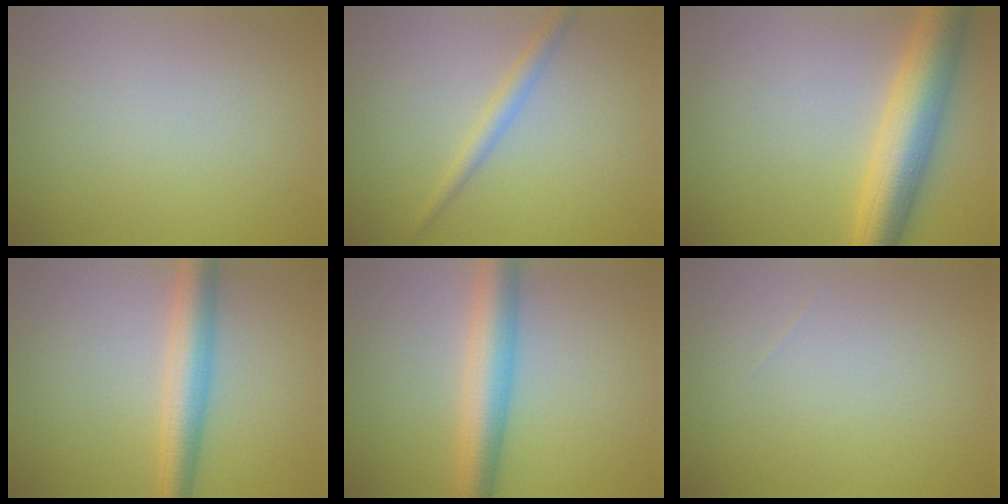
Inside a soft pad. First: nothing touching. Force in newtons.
{"total": 1.8, "press": 1.8, "slide": 0.0}
{"total": 7.1, "press": 7.1, "slide": 0.0}
{"total": 4.6, "press": 4.6, "slide": 0.1}
{"total": 5.5, "press": 5.5, "slide": 0.1}
{"total": 0.0}